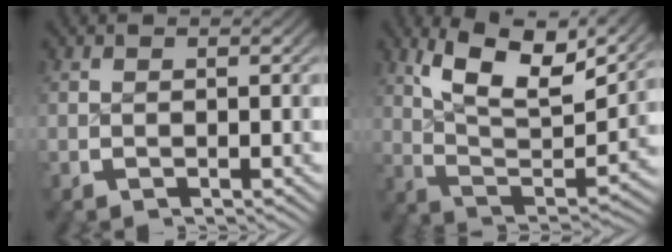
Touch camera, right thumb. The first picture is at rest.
{"total": 13.1, "force": [4.2, 7.3, 10.0], "torque": [-0.179, -0.008, 0.062]}